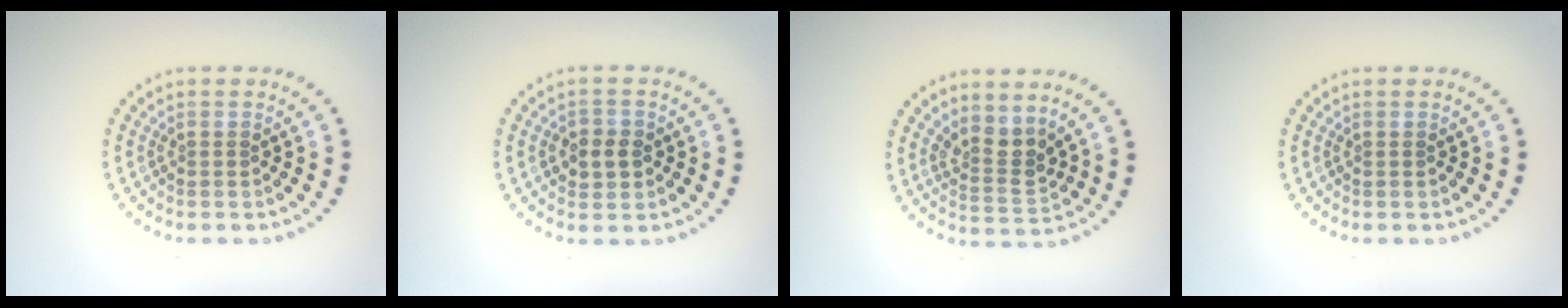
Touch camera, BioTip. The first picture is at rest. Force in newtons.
{"total": 2.4, "press": 2.4, "slide": 0.5}
{"total": 2.7, "press": 2.2, "slide": 1.6}
{"total": 0.0}